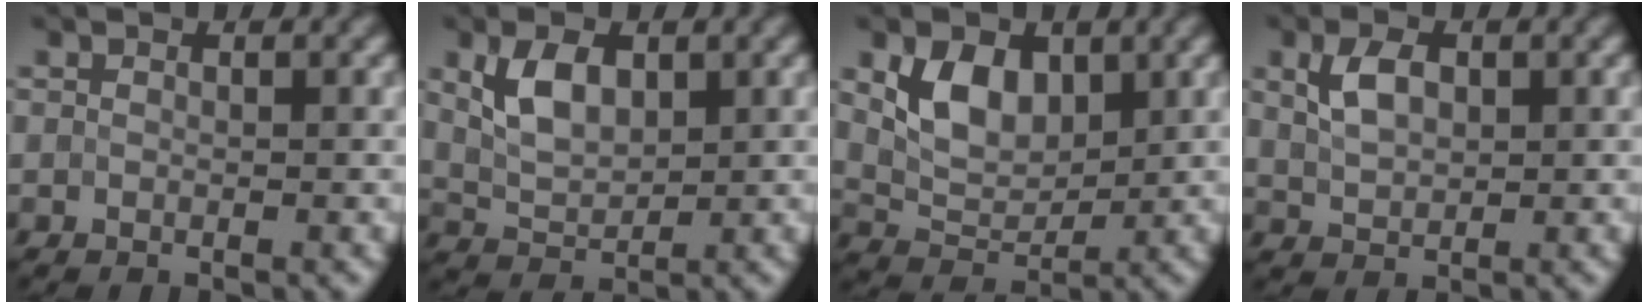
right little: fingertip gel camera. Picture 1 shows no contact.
{"total": 4.0, "force": [1.4, 2.4, 2.8], "torque": [-0.063, 0.003, 0.030]}
{"total": 4.7, "force": [1.7, 3.1, 3.1], "torque": [-0.063, -0.005, 0.033]}
{"total": 3.2, "force": [1.0, 2.0, 2.3], "torque": [-0.050, 0.005, 0.022]}